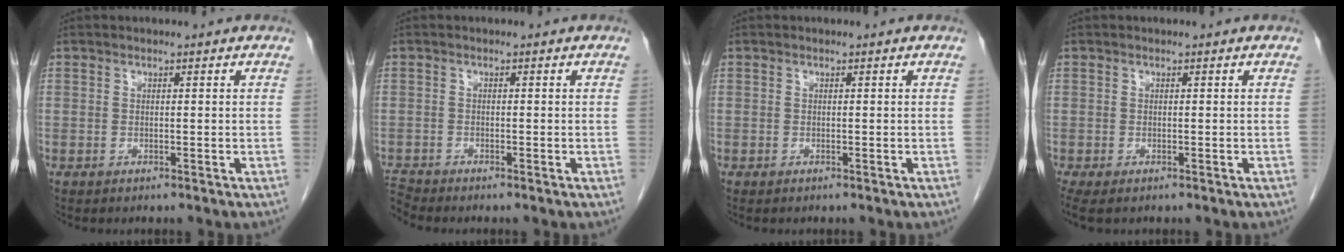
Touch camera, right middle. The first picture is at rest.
{"total": 2.1, "force": [-2.0, -0.7, -0.1], "torque": [-0.008, -0.017, -0.038]}
{"total": 0.0}
{"total": 2.6, "force": [-1.8, 1.0, 1.5], "torque": [-0.025, -0.009, -0.026]}